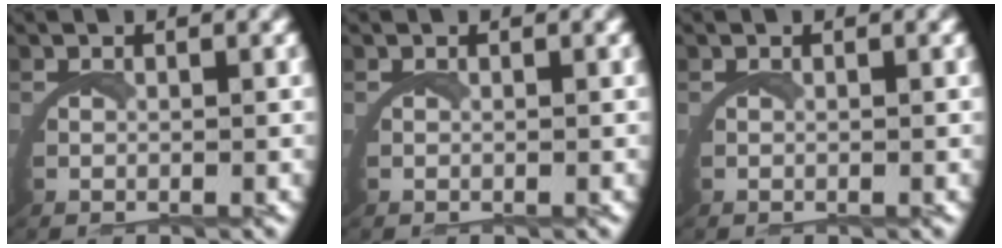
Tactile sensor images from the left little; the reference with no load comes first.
{"total": 0.0}
{"total": 0.0}